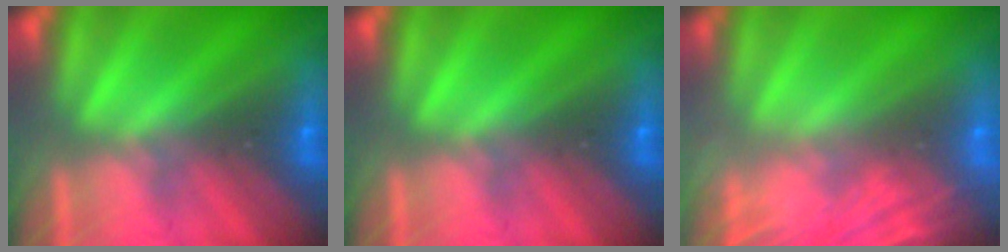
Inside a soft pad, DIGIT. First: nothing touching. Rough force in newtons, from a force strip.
{"total": 0.0}
{"total": 7.5}